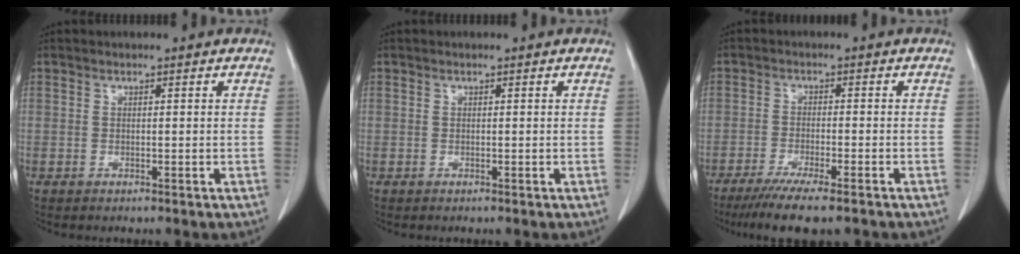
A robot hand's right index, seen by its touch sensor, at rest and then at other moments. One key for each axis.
{"total": 0.0}
{"total": 9.2, "fx": -7.0, "fy": 0.6, "fz": 6.0, "tx": -0.085, "ty": -0.018, "tz": -0.106}